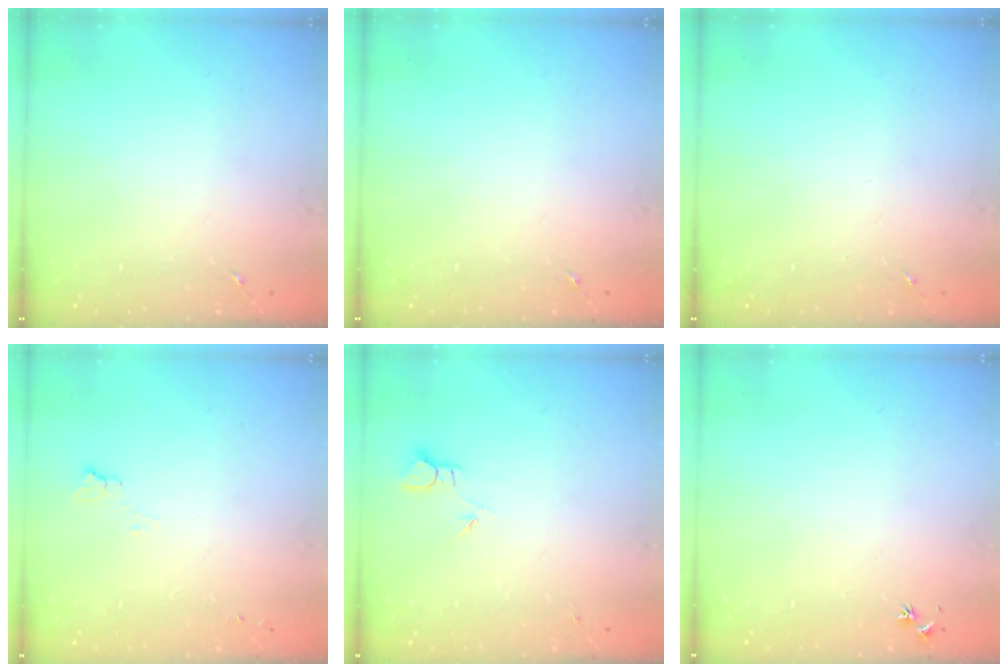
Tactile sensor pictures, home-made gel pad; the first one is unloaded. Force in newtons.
{"total": 0.0}
{"total": 0.0}
{"total": 4.6, "press": 4.5, "slide": 0.6}
{"total": 2.3, "press": 2.3, "slide": 0.1}
{"total": 3.0, "press": 2.9, "slide": 0.4}